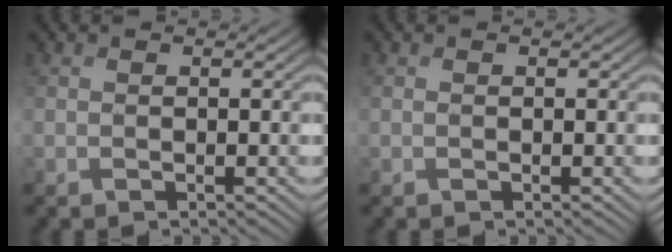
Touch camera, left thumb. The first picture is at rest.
{"total": 0.0}